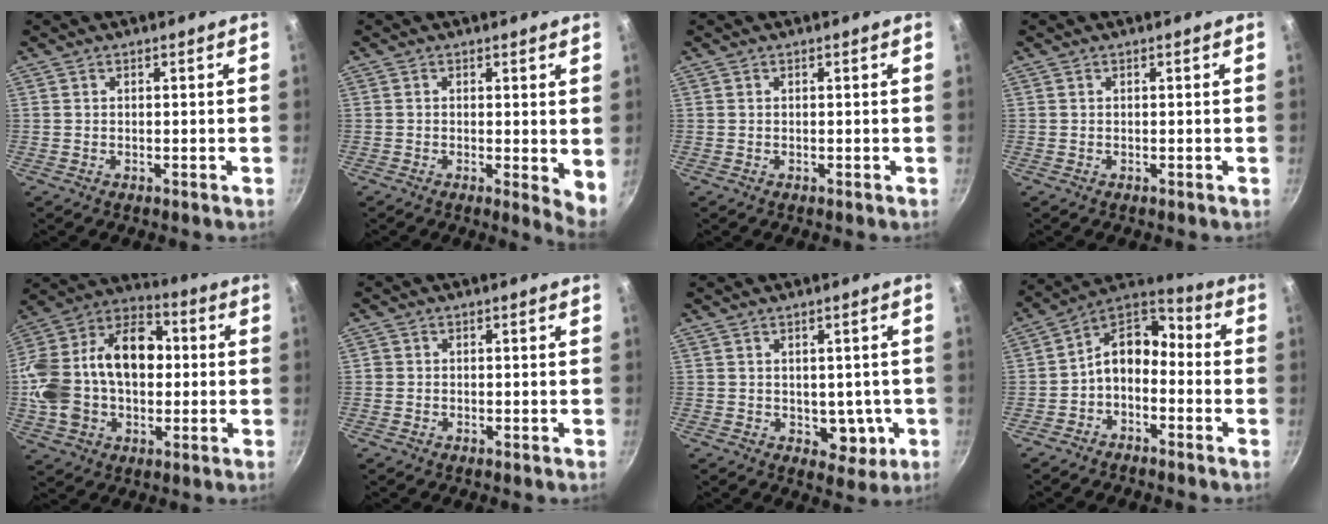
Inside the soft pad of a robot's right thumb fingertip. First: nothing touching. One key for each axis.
{"total": 4.4, "fx": 0.3, "fy": 1.6, "fz": 4.1, "tx": -0.050, "ty": -0.013, "tz": 0.000}
{"total": 0.0}
{"total": 0.0}
{"total": 24.6, "fx": 0.6, "fy": 17.0, "fz": 17.8, "tx": -0.312, "ty": 0.056, "tz": 0.000}
{"total": 0.9, "fx": -0.3, "fy": 0.8, "fz": 0.2, "tx": -0.003, "ty": 0.000, "tz": -0.007}
{"total": 5.5, "fx": -0.4, "fy": 4.0, "fz": 3.8, "tx": -0.015, "ty": 0.002, "tz": 0.003}
{"total": 9.9, "fx": -2.9, "fy": 6.8, "fz": 6.6, "tx": -0.098, "ty": 0.071, "tz": -0.072}